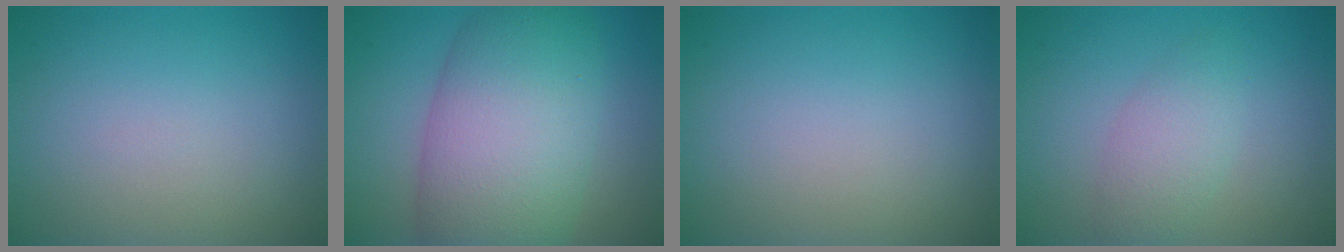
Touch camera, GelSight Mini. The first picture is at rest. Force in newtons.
{"total": 11.0, "press": 11.0, "slide": 0.6}
{"total": 0.0}
{"total": 2.7, "press": 2.7, "slide": 0.1}